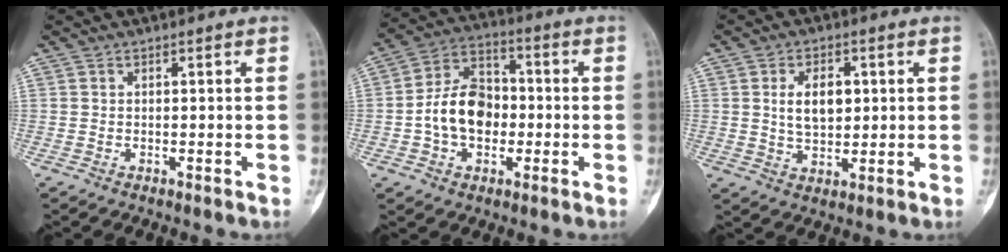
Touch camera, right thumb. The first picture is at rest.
{"total": 12.5, "force": [-1.5, 9.0, 8.5], "torque": [-0.126, 0.034, -0.034]}
{"total": 7.1, "force": [1.5, 4.4, 5.4], "torque": [-0.072, -0.007, 0.026]}